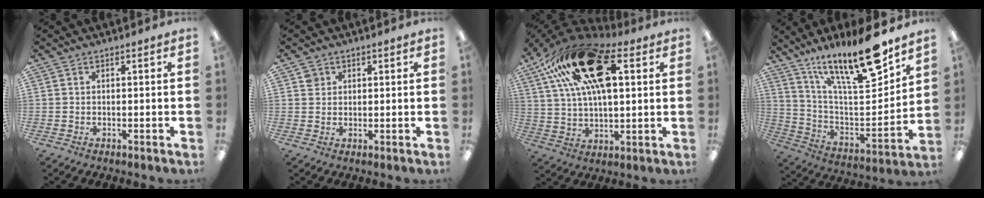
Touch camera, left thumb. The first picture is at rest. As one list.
[{"total": 1.8, "force": [1.0, 1.4, 0.3], "torque": [0.008, -0.005, 0.016]}, {"total": 26.3, "force": [11.4, 13.1, 19.7], "torque": [-0.352, -0.025, 0.196]}, {"total": 21.9, "force": [16.4, 5.1, 13.6], "torque": [-0.218, -0.112, 0.269]}]